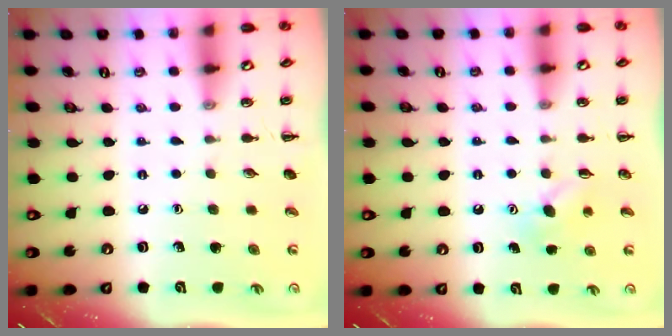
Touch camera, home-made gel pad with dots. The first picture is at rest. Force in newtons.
{"total": 3.9, "press": 3.7, "slide": 1.1}